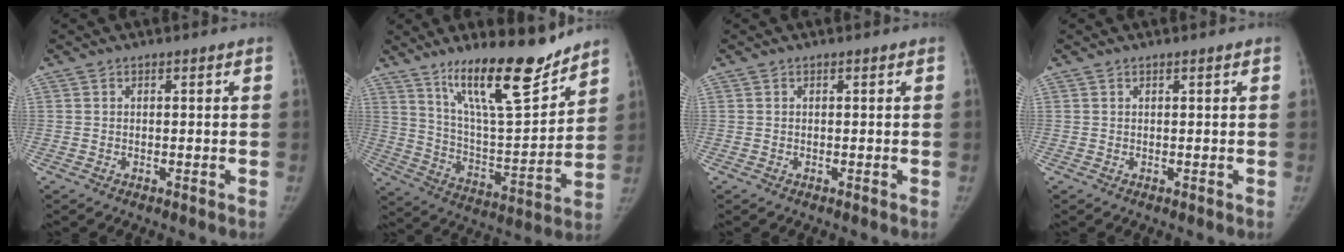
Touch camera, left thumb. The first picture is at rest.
{"total": 19.0, "force": [14.0, 4.3, 12.1], "torque": [-0.165, -0.092, 0.244]}
{"total": 0.0}
{"total": 0.0}